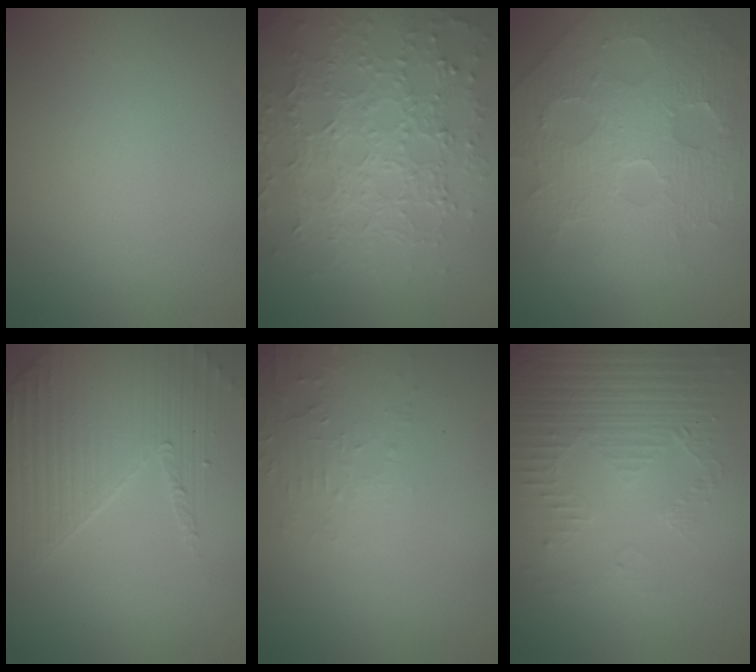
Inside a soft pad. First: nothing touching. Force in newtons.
{"total": 8.0, "press": 5.7, "slide": 5.6}
{"total": 9.0, "press": 6.5, "slide": 6.3}
{"total": 3.6, "press": 3.6, "slide": 0.7}
{"total": 2.4, "press": 2.3, "slide": 0.6}
{"total": 5.4, "press": 3.6, "slide": 4.0}